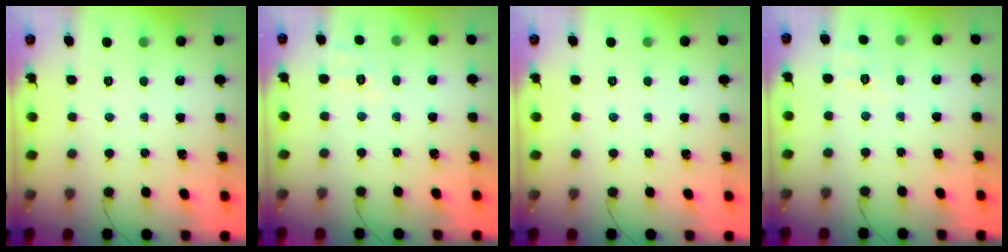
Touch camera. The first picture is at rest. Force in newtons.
{"total": 7.2, "press": 6.9, "slide": 2.1}
{"total": 0.0}
{"total": 2.0, "press": 0.7, "slide": 1.9}